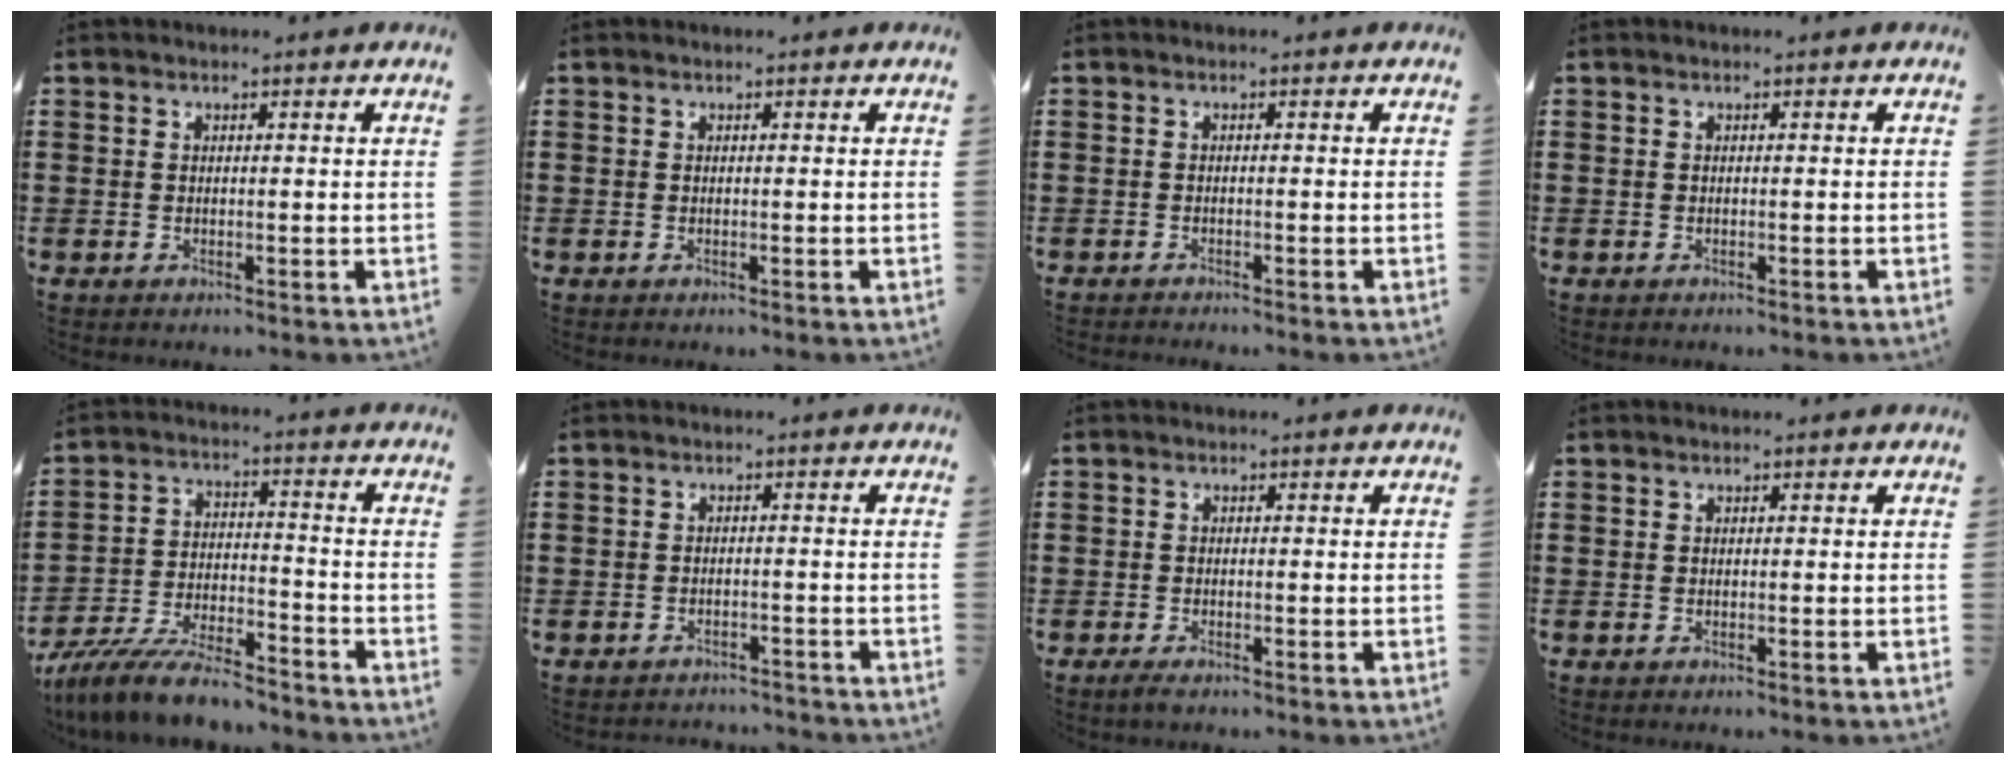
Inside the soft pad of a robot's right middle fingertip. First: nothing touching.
{"total": 0.0}
{"total": 0.6, "force": [-0.6, -0.1, 0.1], "torque": [-0.004, -0.004, -0.010]}
{"total": 0.0}
{"total": 8.8, "force": [-7.9, 1.2, 3.7], "torque": [-0.081, 0.011, -0.155]}
{"total": 2.0, "force": [-1.9, 0.3, -0.3], "torque": [-0.002, 0.001, -0.044]}
{"total": 0.9, "force": [-0.7, 0.4, 0.3], "torque": [-0.008, -0.003, -0.014]}
{"total": 0.0}